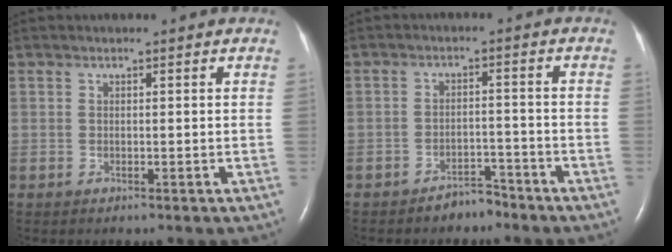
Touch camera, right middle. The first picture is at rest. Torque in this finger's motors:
{"motor_torque": [0.03, -0.05, 0.01, 0.00]}